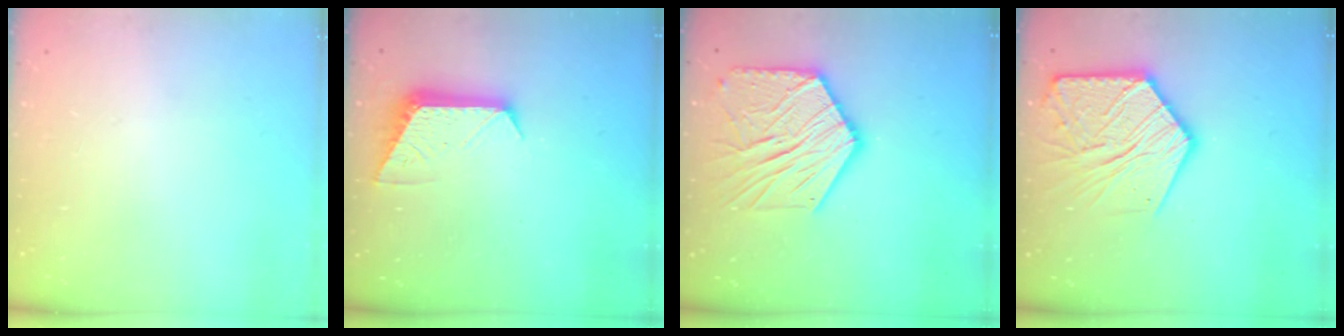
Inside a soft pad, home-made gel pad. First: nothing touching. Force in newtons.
{"total": 9.5, "press": 9.5, "slide": 0.1}
{"total": 18.2, "press": 18.1, "slide": 1.6}
{"total": 17.0, "press": 16.9, "slide": 1.6}